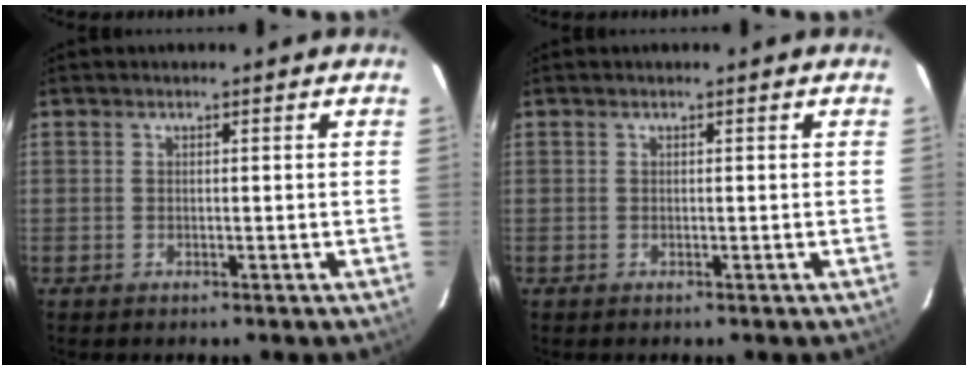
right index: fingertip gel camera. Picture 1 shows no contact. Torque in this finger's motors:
{"motor_torque": [0.00, 0.00, 0.00, 0.00]}